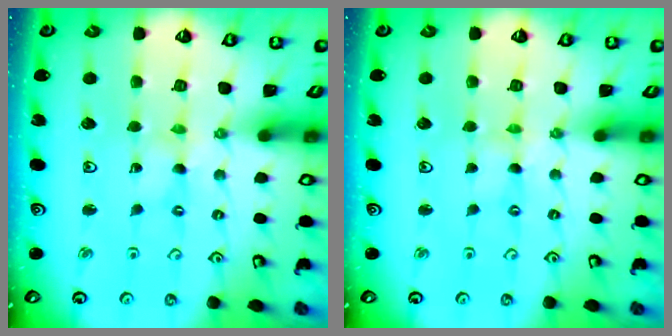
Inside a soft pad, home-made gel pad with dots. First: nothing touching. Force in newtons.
{"total": 0.0}